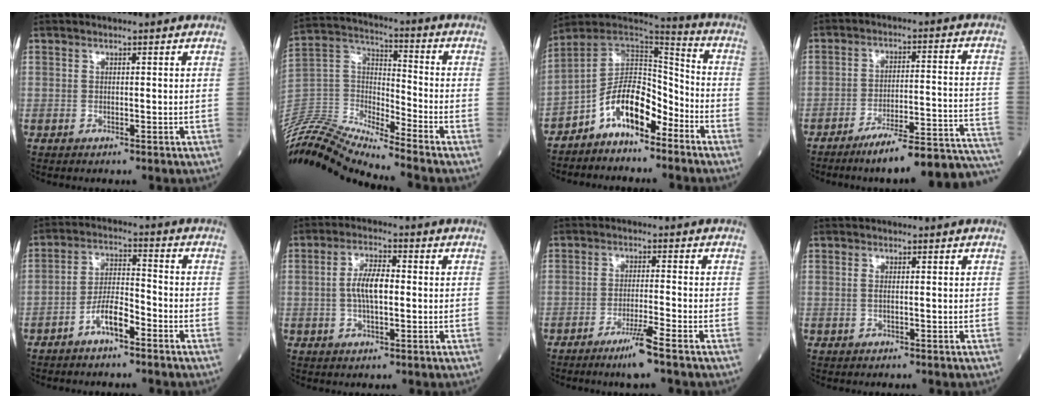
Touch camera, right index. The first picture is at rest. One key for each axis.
{"total": 16.1, "fx": -15.5, "fy": -0.8, "fz": 4.0, "tx": -0.084, "ty": 0.035, "tz": -0.302}
{"total": 10.8, "fx": -6.5, "fy": 4.9, "fz": 7.1, "tx": -0.127, "ty": 0.035, "tz": -0.118}
{"total": 17.7, "fx": -15.3, "fy": 0.4, "fz": 8.8, "tx": -0.066, "ty": 0.030, "tz": -0.211}
{"total": 5.8, "fx": -3.6, "fy": 1.6, "fz": 4.3, "tx": -0.089, "ty": 0.014, "tz": -0.066}
{"total": 5.9, "fx": -0.1, "fy": 2.0, "fz": 5.5, "tx": -0.113, "ty": 0.007, "tz": -0.003}
{"total": 4.8, "fx": -3.3, "fy": -0.7, "fz": 3.5, "tx": -0.067, "ty": -0.011, "tz": -0.063}
{"total": 0.7, "fx": 0.0, "fy": 0.2, "fz": 0.7, "tx": -0.019, "ty": -0.001, "tz": 0.000}